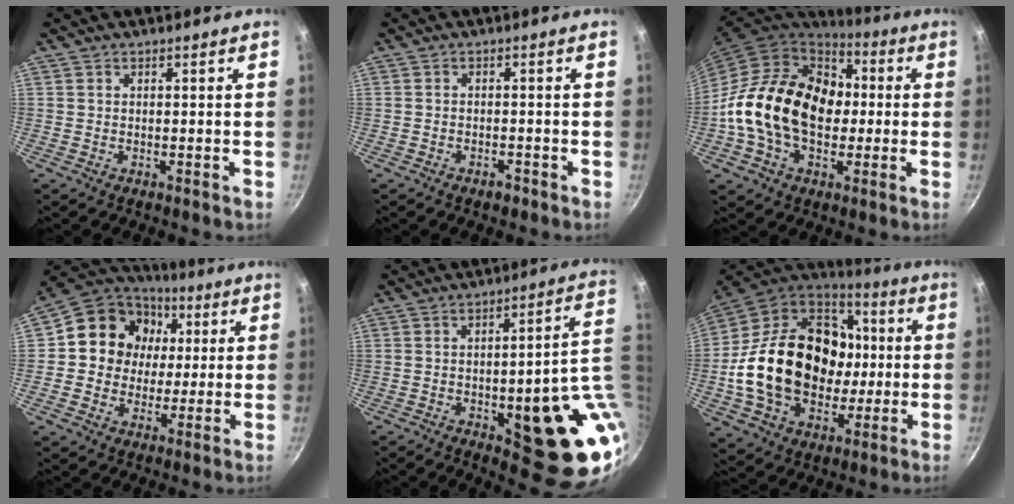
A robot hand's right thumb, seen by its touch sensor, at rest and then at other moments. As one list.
[{"total": 1.9, "force": [-1.3, 0.9, 0.9], "torque": [-0.014, 0.014, -0.017]}, {"total": 22.7, "force": [-0.4, 16.2, 15.8], "torque": [-0.243, 0.039, -0.012]}, {"total": 15.0, "force": [2.6, 13.2, 6.5], "torque": [-0.084, 0.017, 0.029]}, {"total": 20.6, "force": [-2.6, 6.8, 19.3], "torque": [-0.192, 0.003, -0.024]}, {"total": 29.9, "force": [-0.6, 22.3, 19.9], "torque": [-0.331, 0.036, 0.006]}]